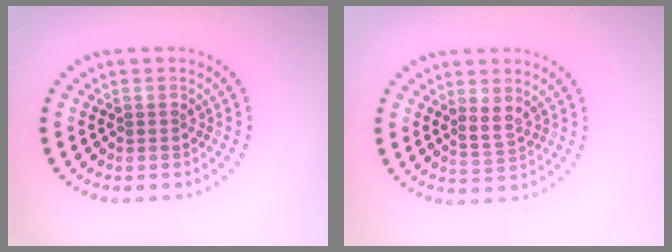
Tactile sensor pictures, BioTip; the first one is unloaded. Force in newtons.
{"total": 1.6, "press": 1.3, "slide": 1.0}